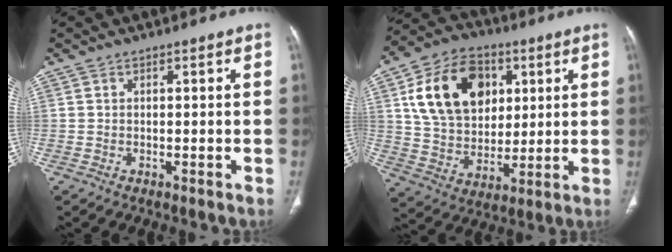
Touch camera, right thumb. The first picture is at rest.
{"total": 19.2, "force": [6.0, 13.9, 11.8], "torque": [-0.178, -0.007, 0.112]}